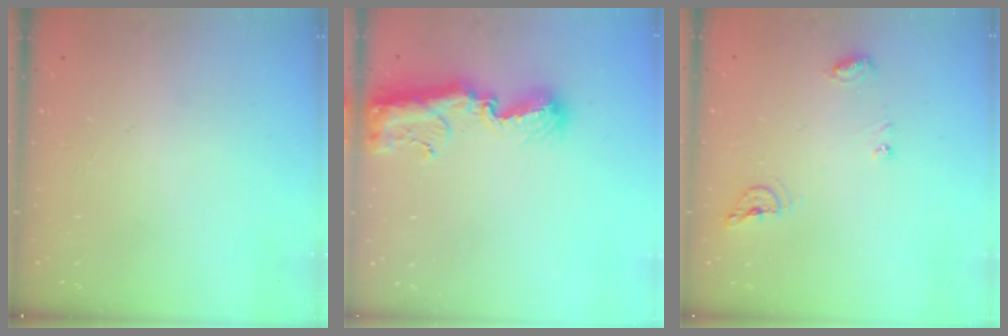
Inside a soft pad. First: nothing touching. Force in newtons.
{"total": 9.7, "press": 9.6, "slide": 0.9}
{"total": 7.4, "press": 7.4, "slide": 0.5}